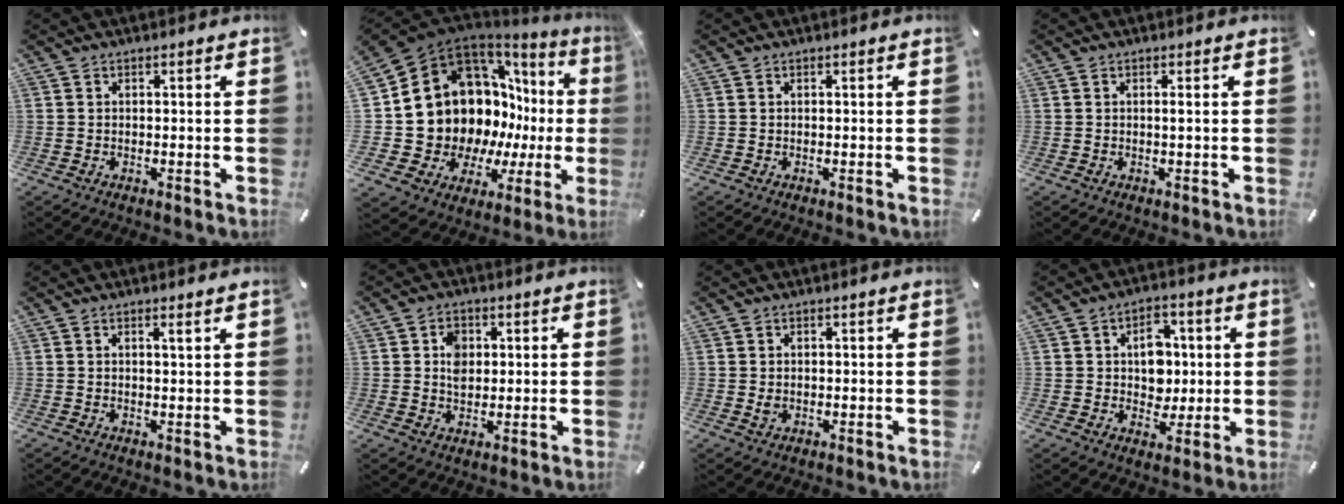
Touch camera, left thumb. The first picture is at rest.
{"total": 18.8, "force": [2.0, 15.9, 9.9], "torque": [-0.148, -0.076, 0.088]}
{"total": 0.0}
{"total": 1.0, "force": [0.0, -0.1, 1.0], "torque": [-0.018, -0.002, -0.001]}
{"total": 1.7, "force": [0.8, 0.0, 1.5], "torque": [-0.029, 0.000, 0.012]}
{"total": 5.1, "force": [0.8, 4.1, 2.8], "torque": [-0.036, 0.002, 0.009]}
{"total": 1.4, "force": [0.1, 1.1, 0.8], "torque": [-0.008, 0.001, -0.001]}
{"total": 8.6, "force": [1.0, 7.1, 4.7], "torque": [-0.049, -0.001, 0.012]}